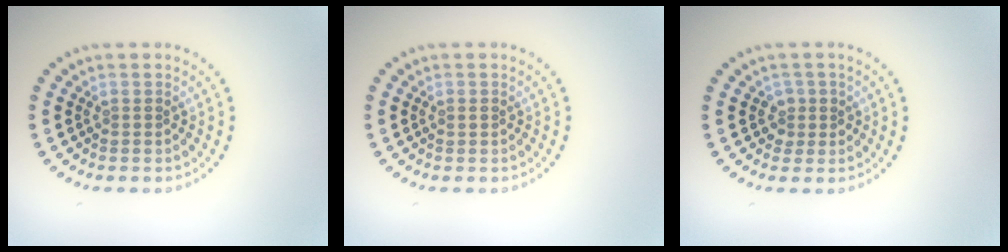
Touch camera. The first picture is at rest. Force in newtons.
{"total": 0.6, "press": 0.6, "slide": 0.1}
{"total": 1.3, "press": 1.1, "slide": 0.6}